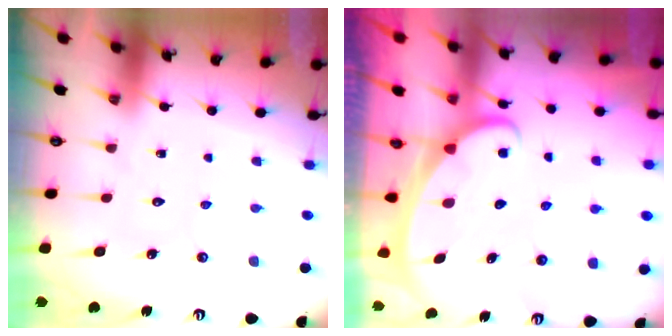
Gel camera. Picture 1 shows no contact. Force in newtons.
{"total": 2.6, "press": 2.6, "slide": 0.4}